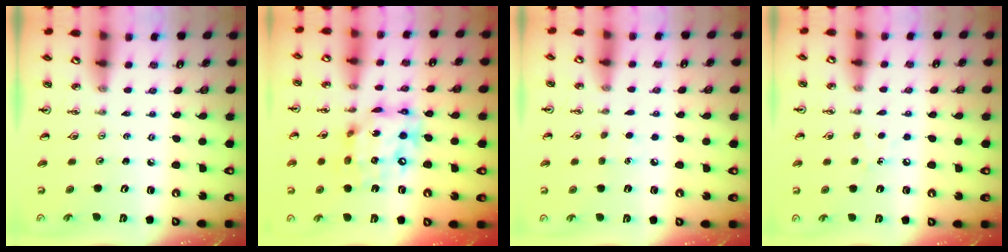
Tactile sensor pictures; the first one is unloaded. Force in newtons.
{"total": 14.7, "press": 14.7, "slide": 1.0}
{"total": 4.7, "press": 4.7, "slide": 0.5}
{"total": 6.2, "press": 6.2, "slide": 0.7}